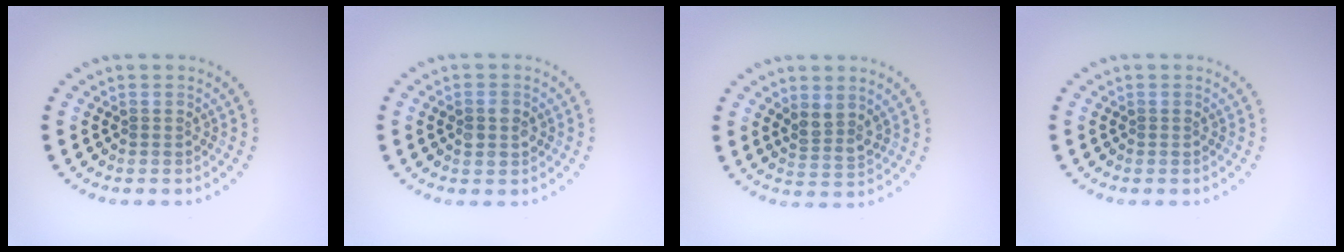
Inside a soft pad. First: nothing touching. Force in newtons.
{"total": 2.0, "press": 2.0, "slide": 0.1}
{"total": 2.1, "press": 1.8, "slide": 1.2}
{"total": 0.0}